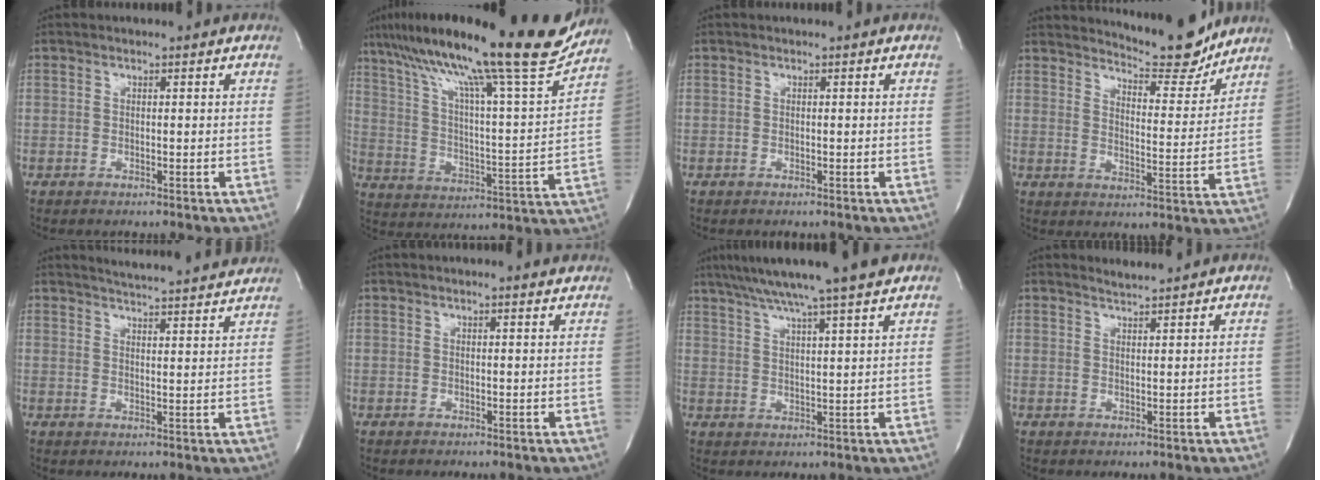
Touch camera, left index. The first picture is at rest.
{"total": 24.9, "force": [19.5, 0.4, 15.4], "torque": [-0.260, -0.011, 0.294]}
{"total": 0.0}
{"total": 9.7, "force": [9.4, 1.0, 2.3], "torque": [-0.035, -0.031, 0.129]}
{"total": 12.3, "force": [11.7, -0.1, 3.7], "torque": [-0.059, -0.010, 0.144]}
{"total": 2.3, "force": [2.1, 0.2, 1.0], "torque": [-0.019, 0.009, 0.020]}
{"total": 12.1, "force": [9.7, -1.1, 7.2], "torque": [-0.121, 0.011, 0.140]}
{"total": 1.4, "force": [1.3, -0.4, -0.1], "torque": [-0.001, -0.005, 0.029]}